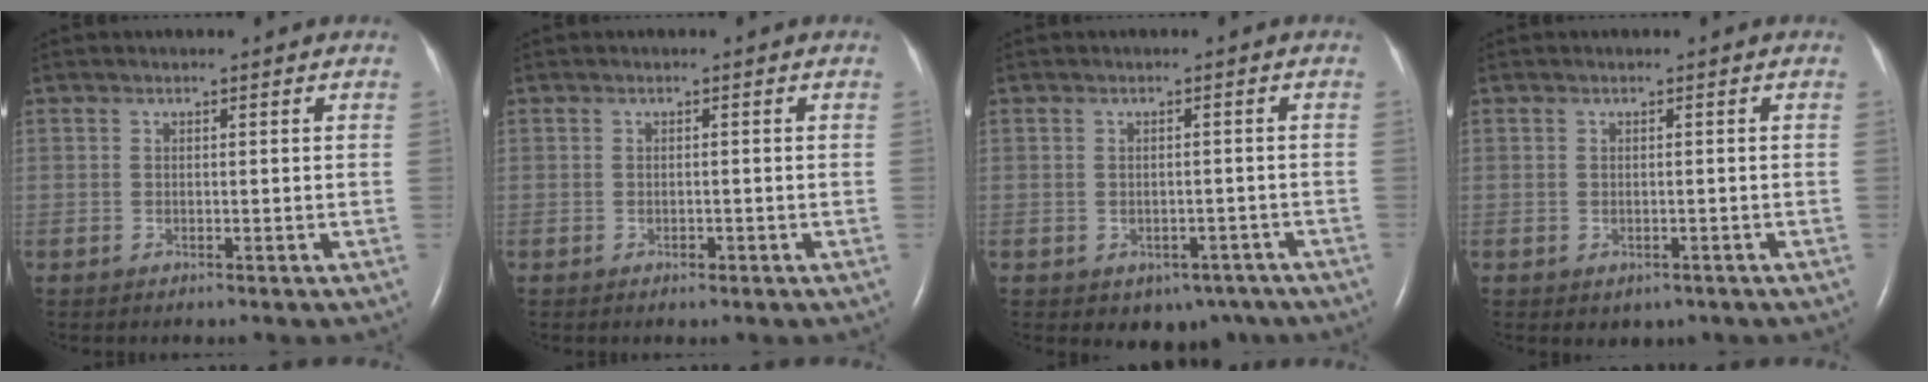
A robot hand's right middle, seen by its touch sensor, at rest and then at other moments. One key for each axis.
{"total": 0.7, "fx": -0.4, "fy": 0.4, "fz": 0.4, "tx": -0.006, "ty": 0.001, "tz": -0.004}
{"total": 5.0, "fx": -3.1, "fy": 3.5, "fz": 1.8, "tx": -0.012, "ty": 0.009, "tz": -0.031}
{"total": 1.8, "fx": -0.8, "fy": 1.4, "fz": 0.7, "tx": -0.007, "ty": 0.000, "tz": 0.001}